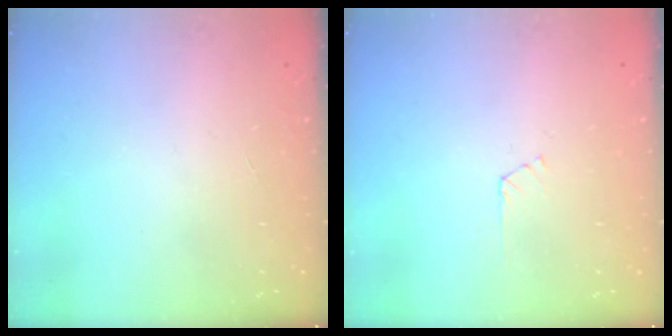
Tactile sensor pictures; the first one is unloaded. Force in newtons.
{"total": 1.7, "press": 1.7, "slide": 0.3}